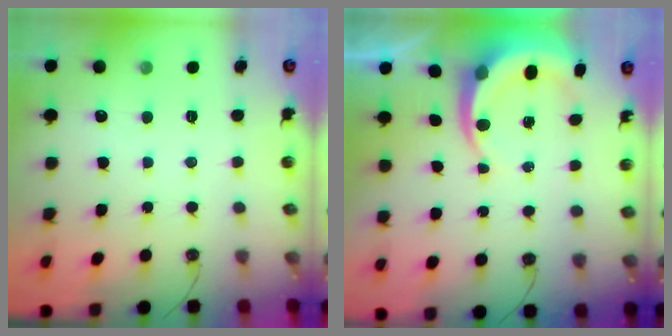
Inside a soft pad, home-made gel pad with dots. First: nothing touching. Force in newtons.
{"total": 6.1, "press": 6.0, "slide": 0.8}